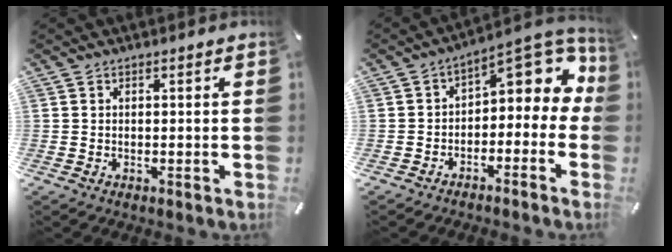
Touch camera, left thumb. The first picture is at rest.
{"total": 8.9, "force": [2.9, 5.5, 6.3], "torque": [-0.077, -0.031, 0.051]}